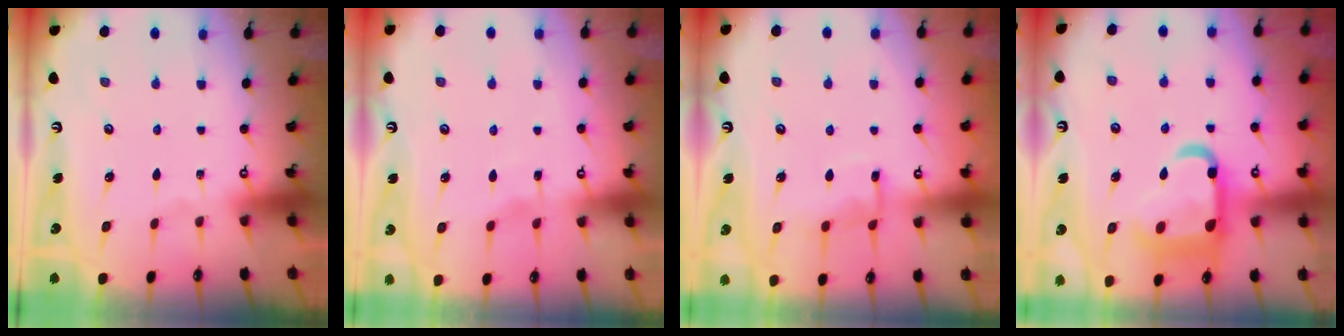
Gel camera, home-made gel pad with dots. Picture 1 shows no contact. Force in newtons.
{"total": 3.0, "press": 2.9, "slide": 0.3}
{"total": 8.6, "press": 8.5, "slide": 0.9}
{"total": 17.3, "press": 17.2, "slide": 1.9}